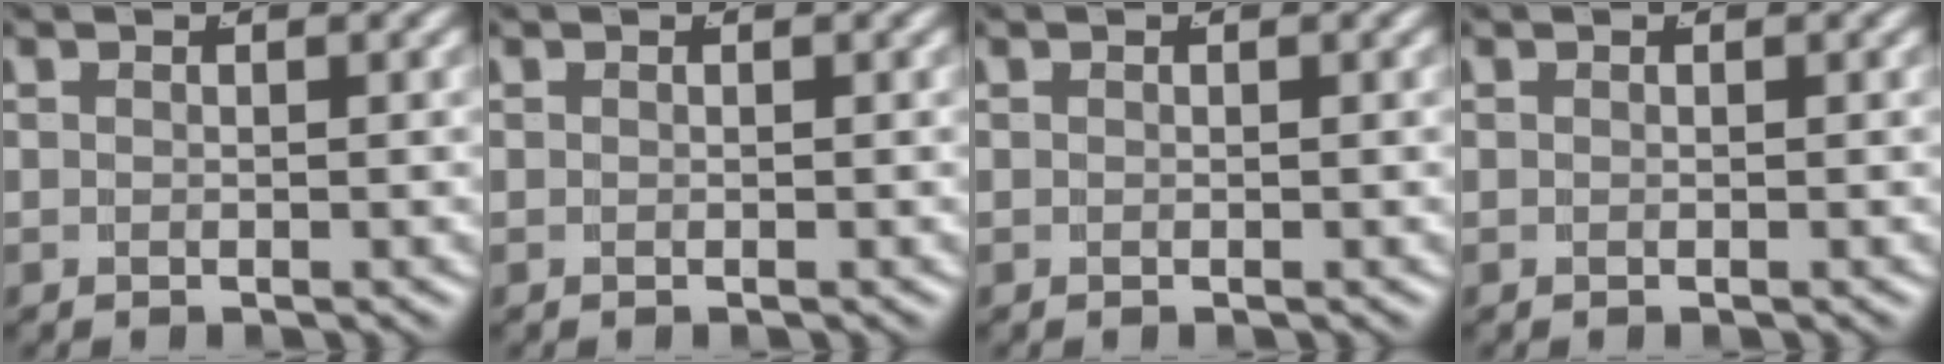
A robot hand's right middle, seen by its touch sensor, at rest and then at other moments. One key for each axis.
{"total": 0.0}
{"total": 0.0}
{"total": 0.0}